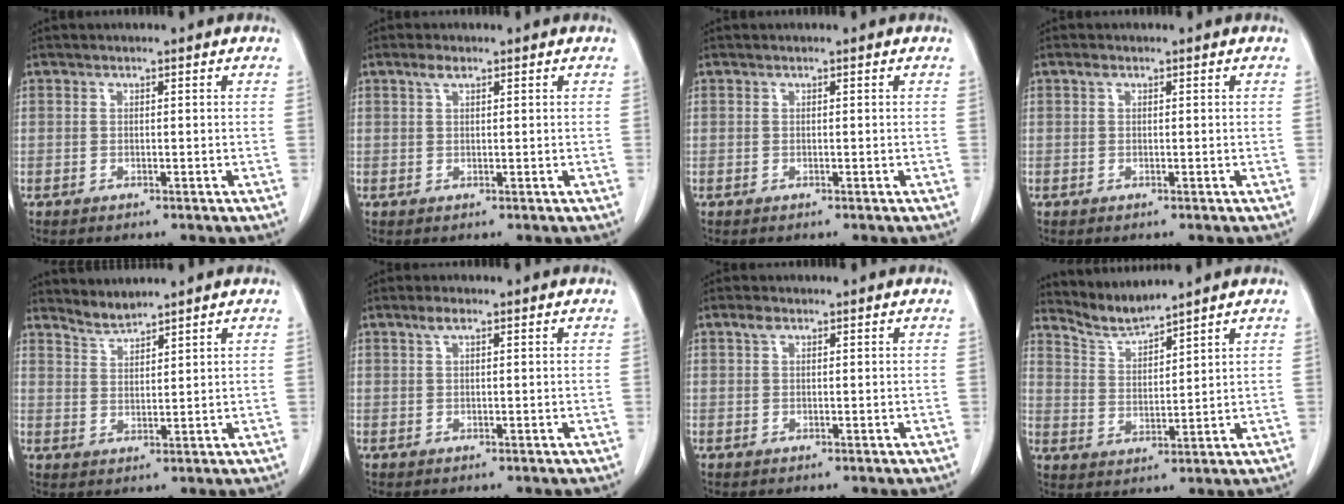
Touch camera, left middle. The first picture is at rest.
{"total": 1.5, "force": [1.0, 0.5, 1.0], "torque": [-0.024, 0.005, 0.019]}
{"total": 0.0}
{"total": 0.6, "force": [0.3, 0.4, 0.3], "torque": [-0.008, 0.006, 0.004]}
{"total": 2.8, "force": [2.8, -0.3, -0.1], "torque": [0.001, -0.002, 0.059]}
{"total": 1.6, "force": [0.9, 0.4, 1.2], "torque": [-0.029, 0.007, 0.018]}
{"total": 1.2, "force": [0.7, 0.7, 0.7], "torque": [-0.017, 0.008, 0.012]}
{"total": 4.8, "force": [4.7, -1.0, -0.2], "torque": [-0.006, -0.010, 0.101]}